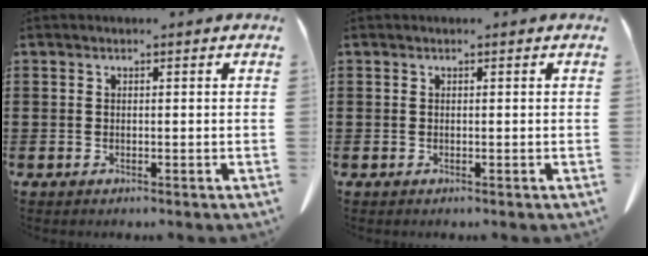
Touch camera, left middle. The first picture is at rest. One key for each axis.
{"total": 0.0}